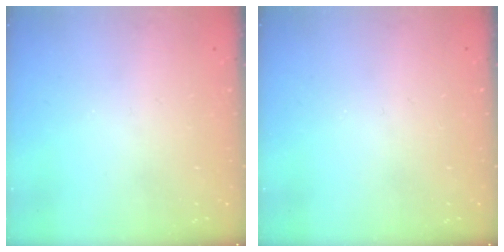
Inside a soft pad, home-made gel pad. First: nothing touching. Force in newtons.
{"total": 0.0}